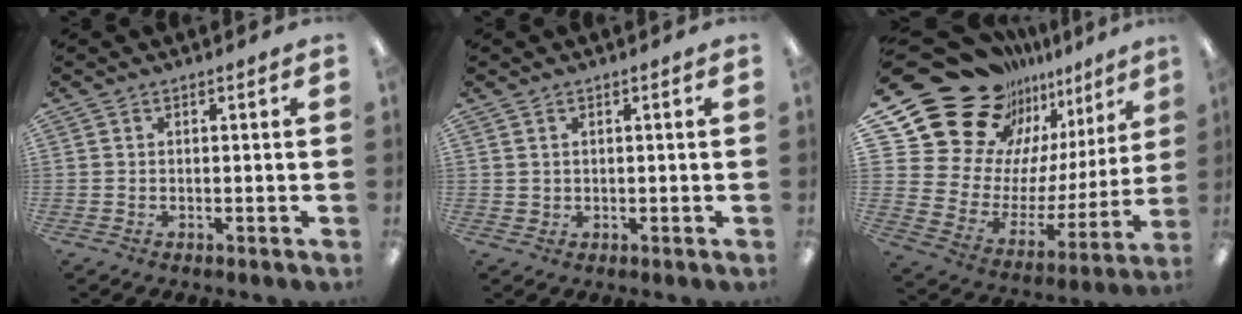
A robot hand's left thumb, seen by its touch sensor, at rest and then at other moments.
{"total": 1.2, "force": [0.8, 0.9, 0.0], "torque": [-0.002, 0.001, 0.014]}
{"total": 23.9, "force": [18.9, 12.6, 7.4], "torque": [-0.130, -0.150, 0.371]}